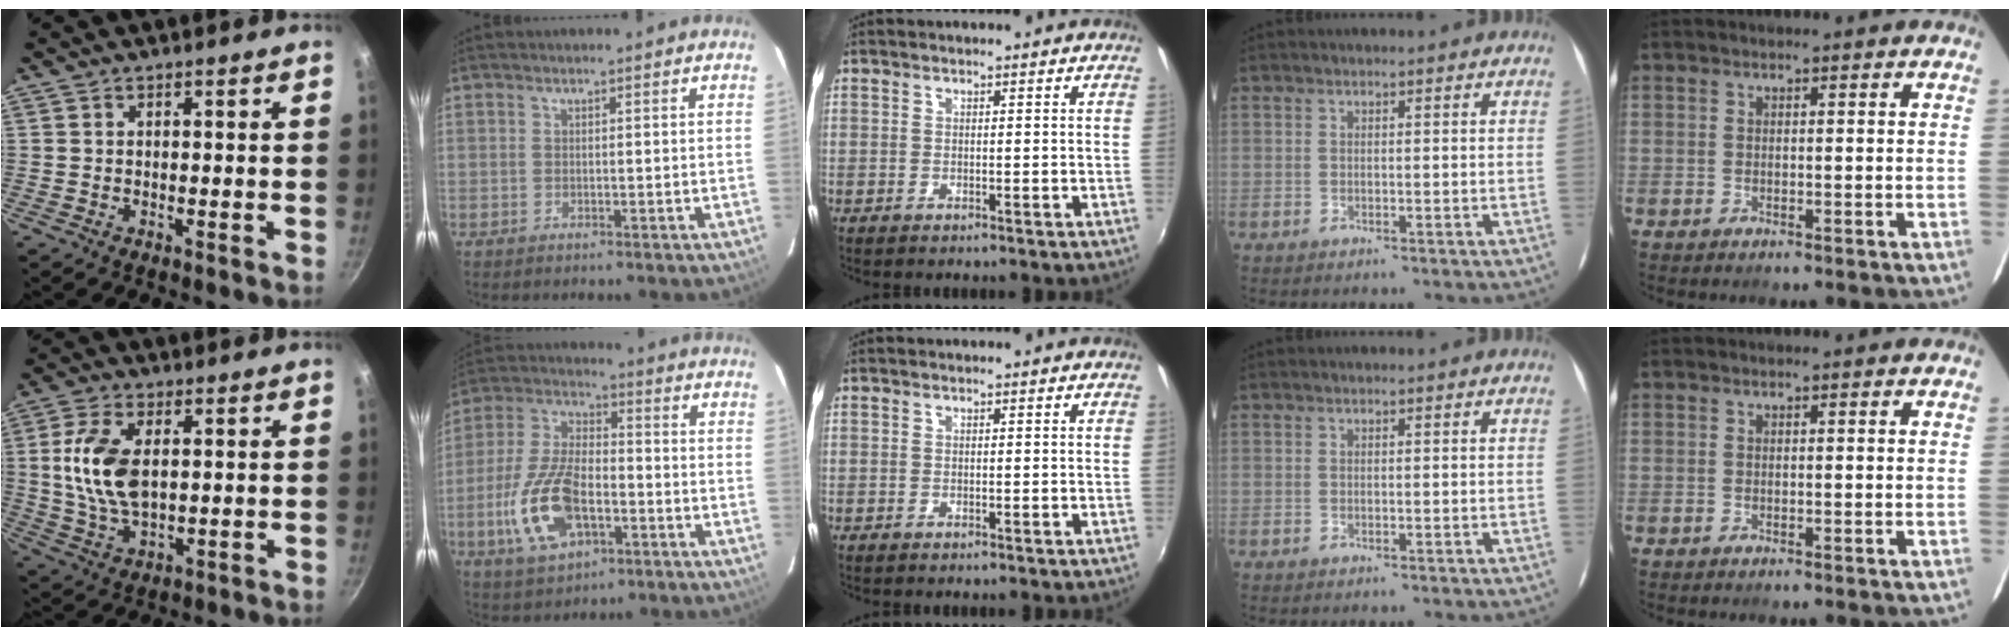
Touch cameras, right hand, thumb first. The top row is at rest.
{"thumb": {"total": 12.0, "force": [1.6, 6.6, 9.9], "torque": [-0.189, -0.003, 0.034]}, "index": {"total": 15.4, "force": [-5.2, 7.8, 12.2], "torque": [-0.268, 0.000, -0.092]}}